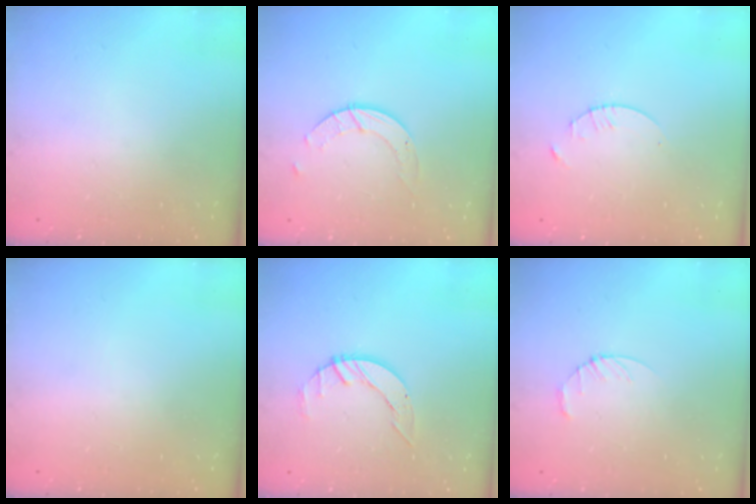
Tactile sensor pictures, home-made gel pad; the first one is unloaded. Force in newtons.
{"total": 4.5, "press": 4.5, "slide": 0.3}
{"total": 1.3, "press": 1.3, "slide": 0.2}
{"total": 0.0}
{"total": 3.3, "press": 3.3, "slide": 0.4}
{"total": 3.2, "press": 3.1, "slide": 0.4}